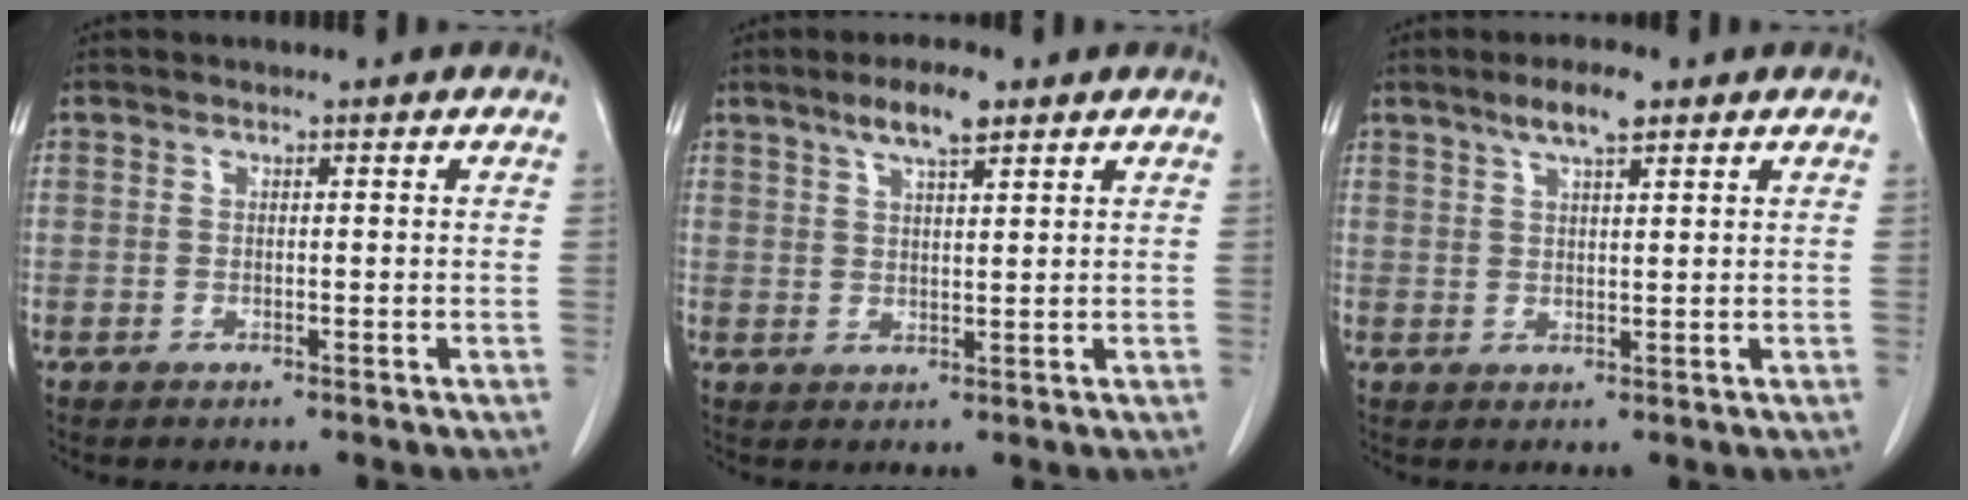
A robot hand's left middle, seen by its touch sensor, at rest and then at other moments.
{"total": 5.4, "force": [3.7, 0.9, 3.9], "torque": [-0.076, 0.005, 0.063]}
{"total": 4.6, "force": [3.1, 0.7, 3.4], "torque": [-0.066, 0.005, 0.055]}